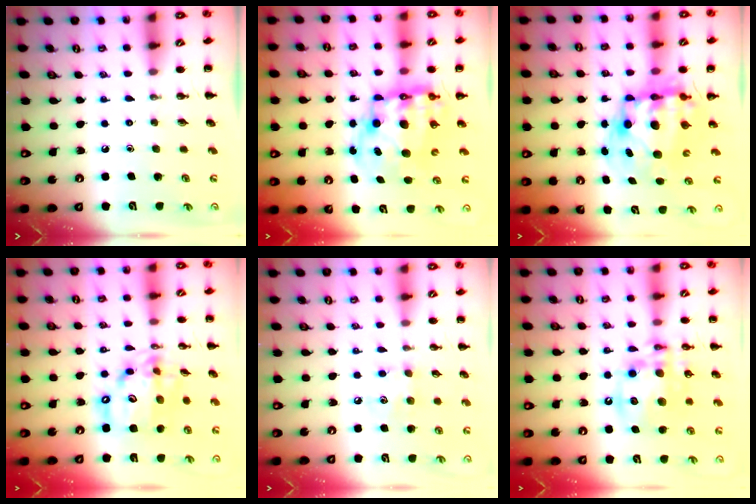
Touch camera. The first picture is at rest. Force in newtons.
{"total": 12.8, "press": 12.4, "slide": 3.2}
{"total": 12.4, "press": 12.1, "slide": 2.7}
{"total": 14.8, "press": 14.4, "slide": 3.5}
{"total": 6.2, "press": 6.1, "slide": 1.1}
{"total": 13.4, "press": 13.1, "slide": 2.9}